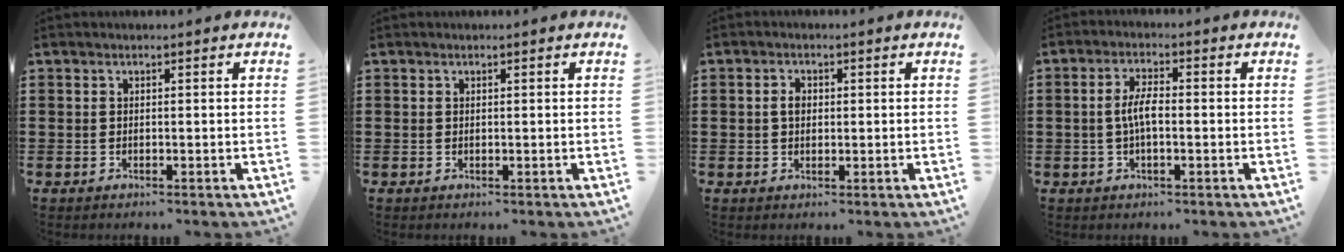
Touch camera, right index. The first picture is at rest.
{"total": 0.0}
{"total": 1.9, "force": [0.2, 1.3, 1.5], "torque": [-0.030, 0.007, 0.002]}
{"total": 4.1, "force": [-0.5, 1.3, 3.9], "torque": [-0.085, 0.001, -0.016]}